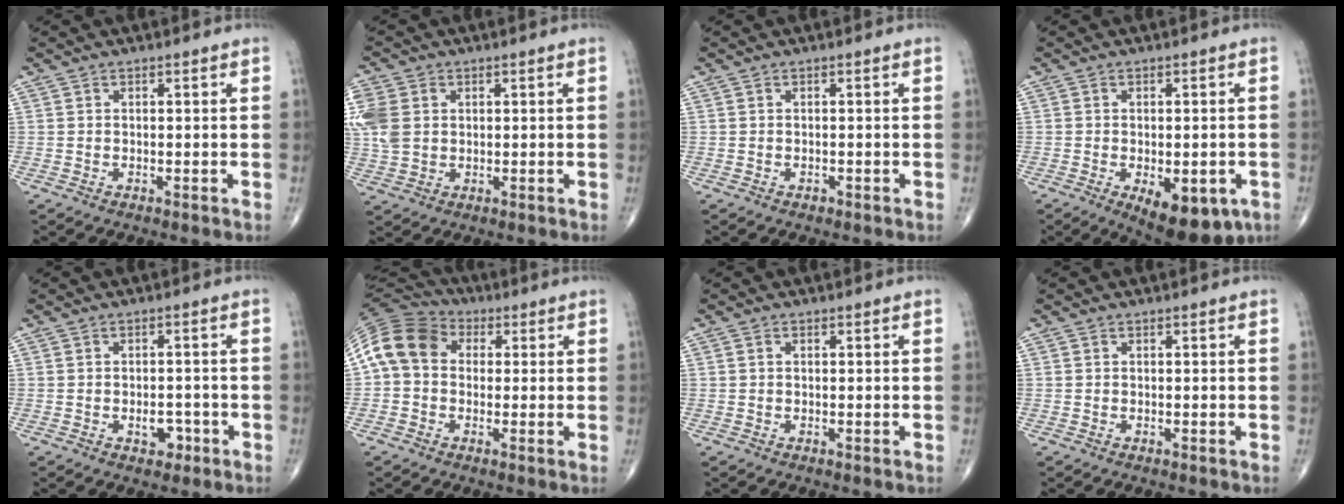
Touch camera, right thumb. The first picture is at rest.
{"total": 9.1, "force": [1.6, 7.0, 5.6], "torque": [-0.135, 0.005, 0.036]}
{"total": 0.5, "force": [-0.3, 0.4, 0.2], "torque": [0.002, 0.002, -0.006]}
{"total": 11.6, "force": [-4.5, 5.5, 9.2], "torque": [-0.116, -0.005, -0.052]}
{"total": 3.3, "force": [-1.4, 2.2, 2.0], "torque": [-0.007, 0.011, -0.017]}
{"total": 11.5, "force": [1.4, 9.1, 6.9], "torque": [-0.122, 0.033, 0.011]}
{"total": 0.6, "force": [0.1, 0.4, 0.4], "torque": [-0.008, 0.002, 0.002]}
{"total": 0.0}